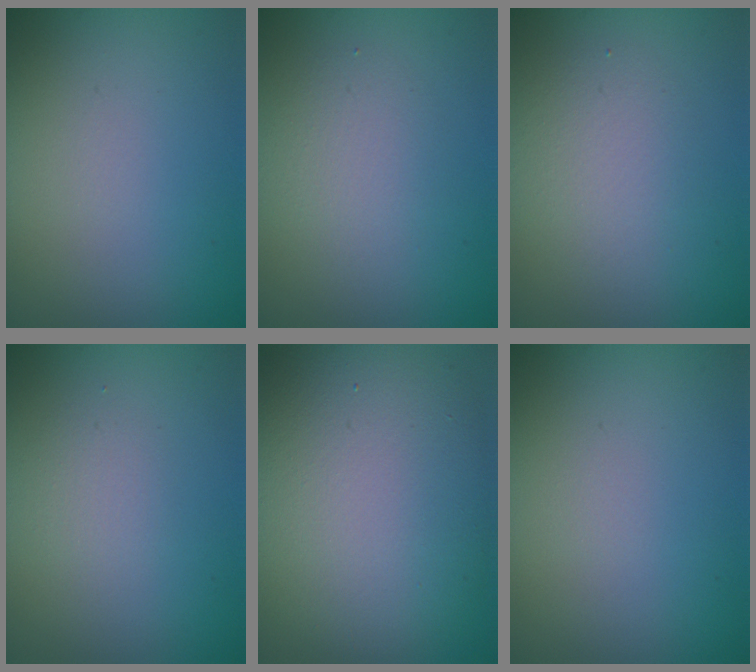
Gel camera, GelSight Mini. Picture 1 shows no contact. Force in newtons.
{"total": 2.2, "press": 2.2, "slide": 0.2}
{"total": 2.8, "press": 2.8, "slide": 0.1}
{"total": 1.4, "press": 1.4, "slide": 0.1}
{"total": 12.9, "press": 12.9, "slide": 0.5}
{"total": 0.0}